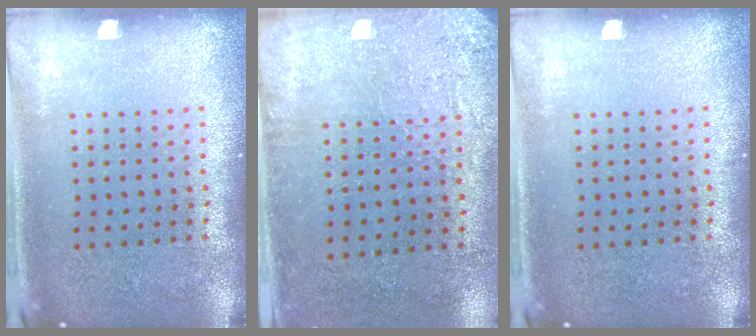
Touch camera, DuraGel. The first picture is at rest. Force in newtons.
{"total": 2.8, "press": 2.3, "slide": 1.6}
{"total": 0.0}